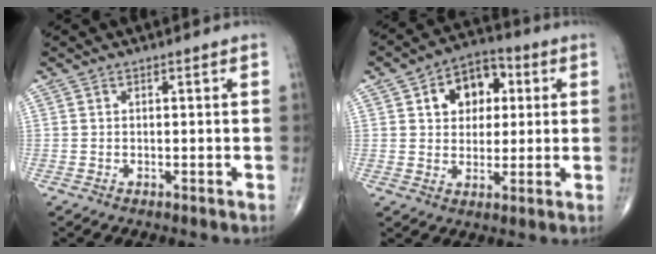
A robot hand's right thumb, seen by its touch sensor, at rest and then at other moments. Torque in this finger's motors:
{"motor_torque": [0.00, 0.03, 0.09, 0.03, 0.11]}